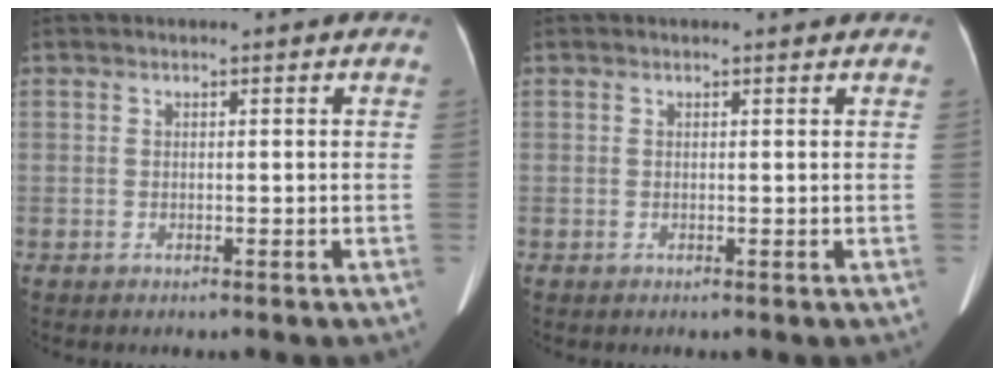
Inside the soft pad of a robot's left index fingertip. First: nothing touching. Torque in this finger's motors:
{"motor_torque": [-0.01, 0.09, -0.07, -0.01]}